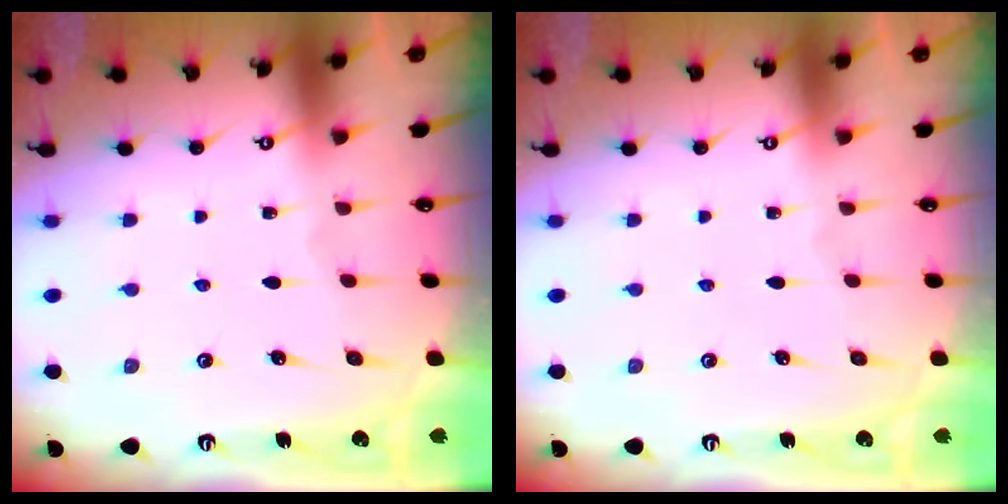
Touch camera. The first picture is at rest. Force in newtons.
{"total": 0.0}